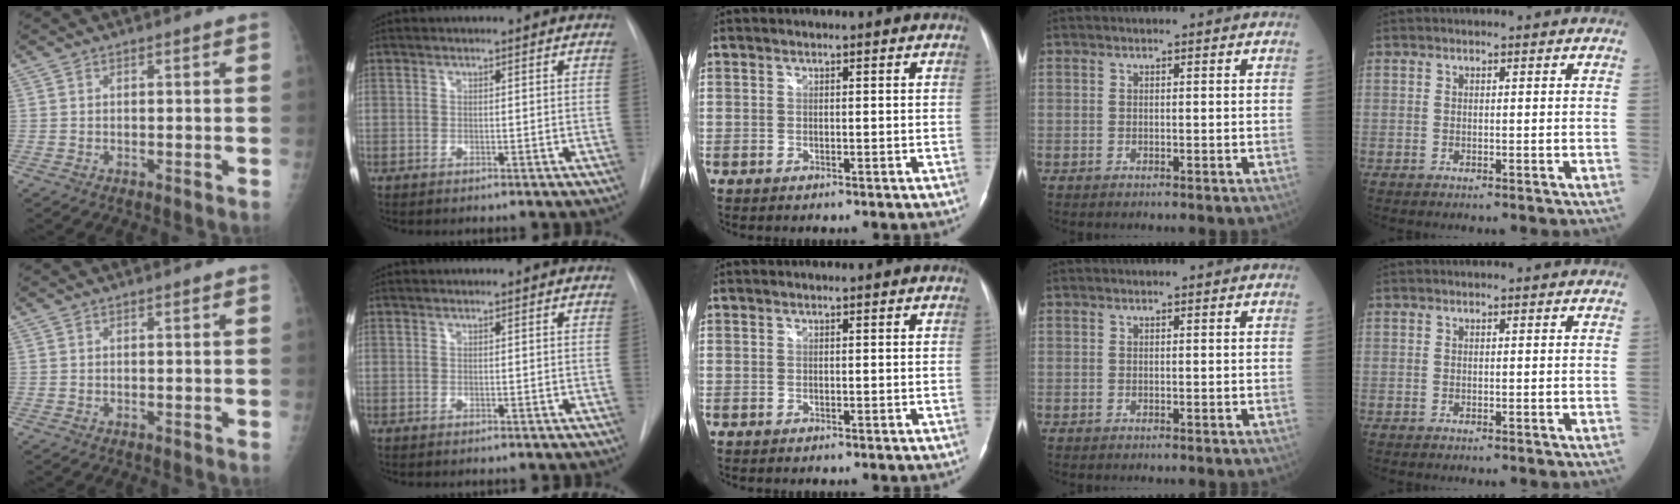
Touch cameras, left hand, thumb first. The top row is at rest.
{}